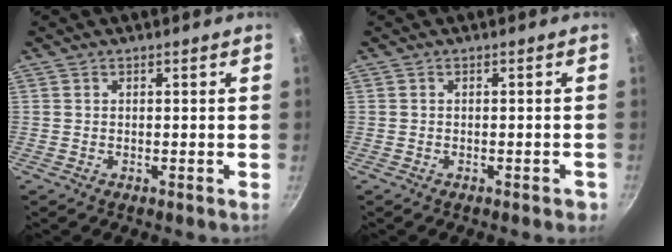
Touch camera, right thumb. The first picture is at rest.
{"total": 1.8, "force": [-1.0, 0.7, 1.3], "torque": [-0.013, 0.013, -0.006]}